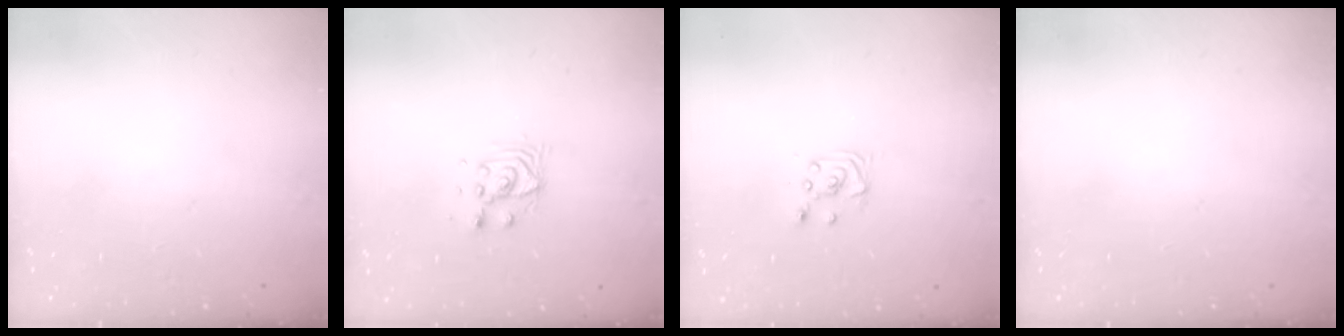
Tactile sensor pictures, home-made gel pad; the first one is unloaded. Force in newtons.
{"total": 5.4, "press": 5.4, "slide": 0.1}
{"total": 3.4, "press": 3.4, "slide": 0.4}
{"total": 0.0}